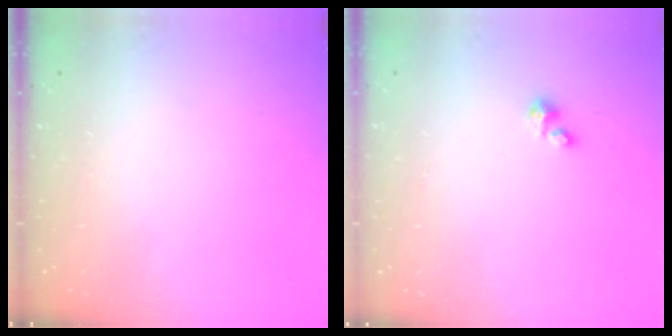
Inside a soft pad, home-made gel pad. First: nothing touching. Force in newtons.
{"total": 2.0, "press": 2.0, "slide": 0.2}